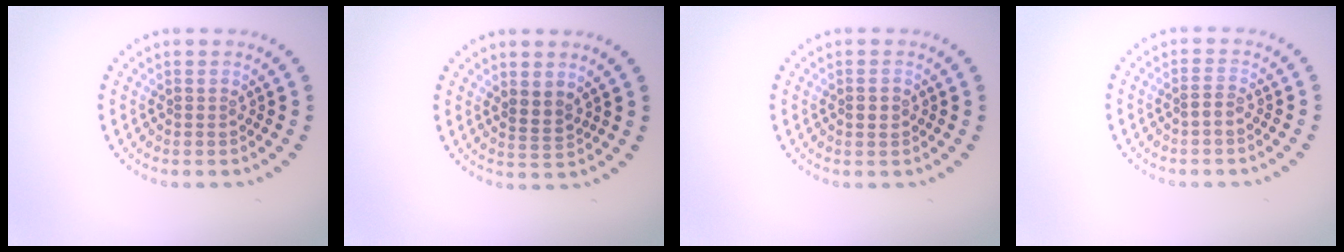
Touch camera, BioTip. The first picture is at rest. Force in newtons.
{"total": 1.6, "press": 1.4, "slide": 0.9}
{"total": 1.1, "press": 1.1, "slide": 0.2}
{"total": 0.9, "press": 0.8, "slide": 0.5}